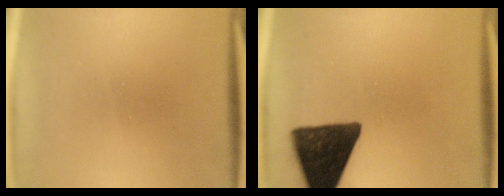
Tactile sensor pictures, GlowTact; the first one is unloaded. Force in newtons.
{"total": 13.3}